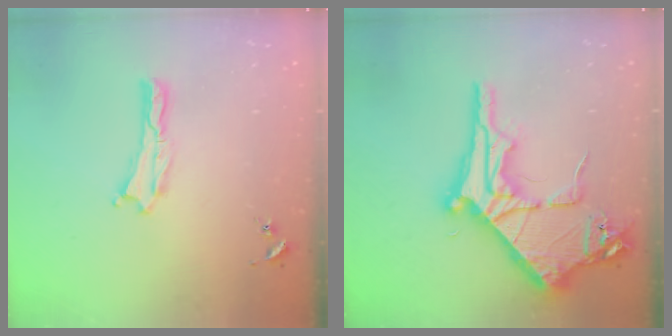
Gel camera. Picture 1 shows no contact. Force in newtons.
{"total": 10.9, "press": 10.9, "slide": 1.1}